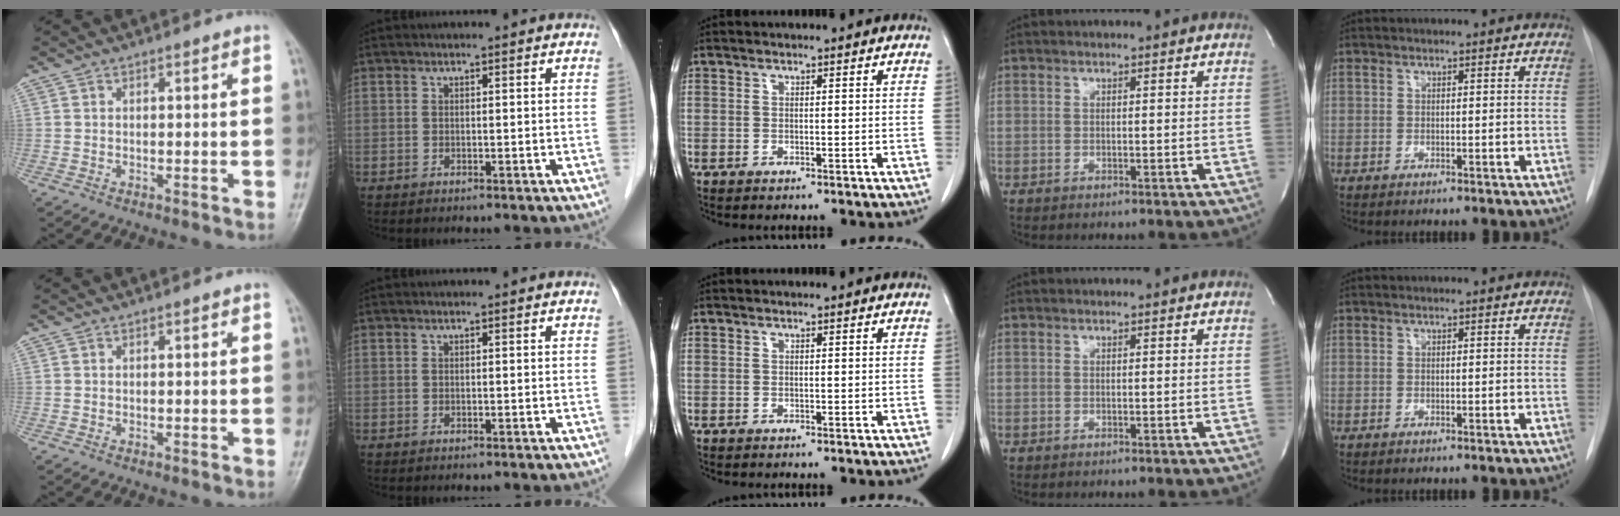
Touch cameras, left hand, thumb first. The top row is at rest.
{}